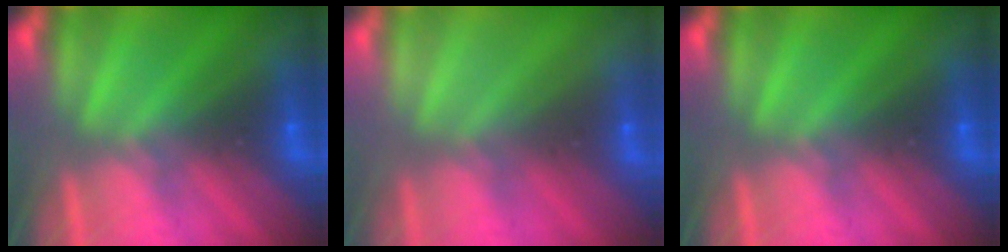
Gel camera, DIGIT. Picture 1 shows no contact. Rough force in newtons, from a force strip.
{"total": 2.9}
{"total": 0.0}